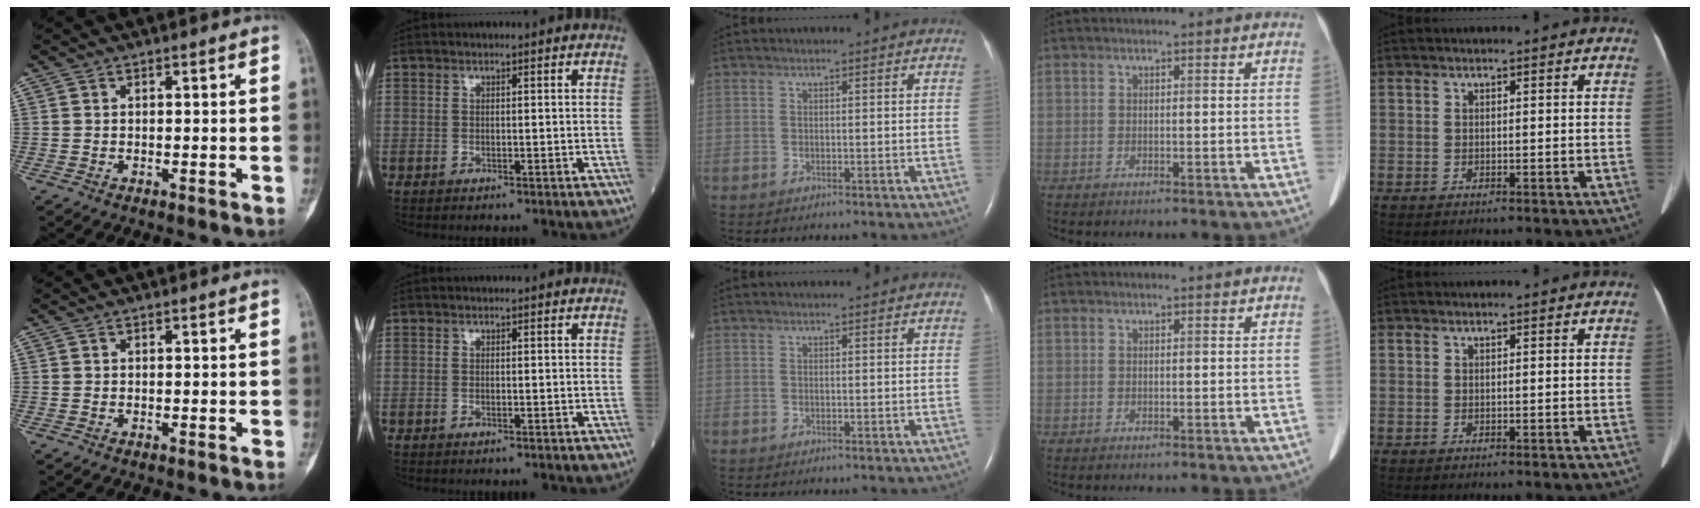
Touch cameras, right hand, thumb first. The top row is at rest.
{}